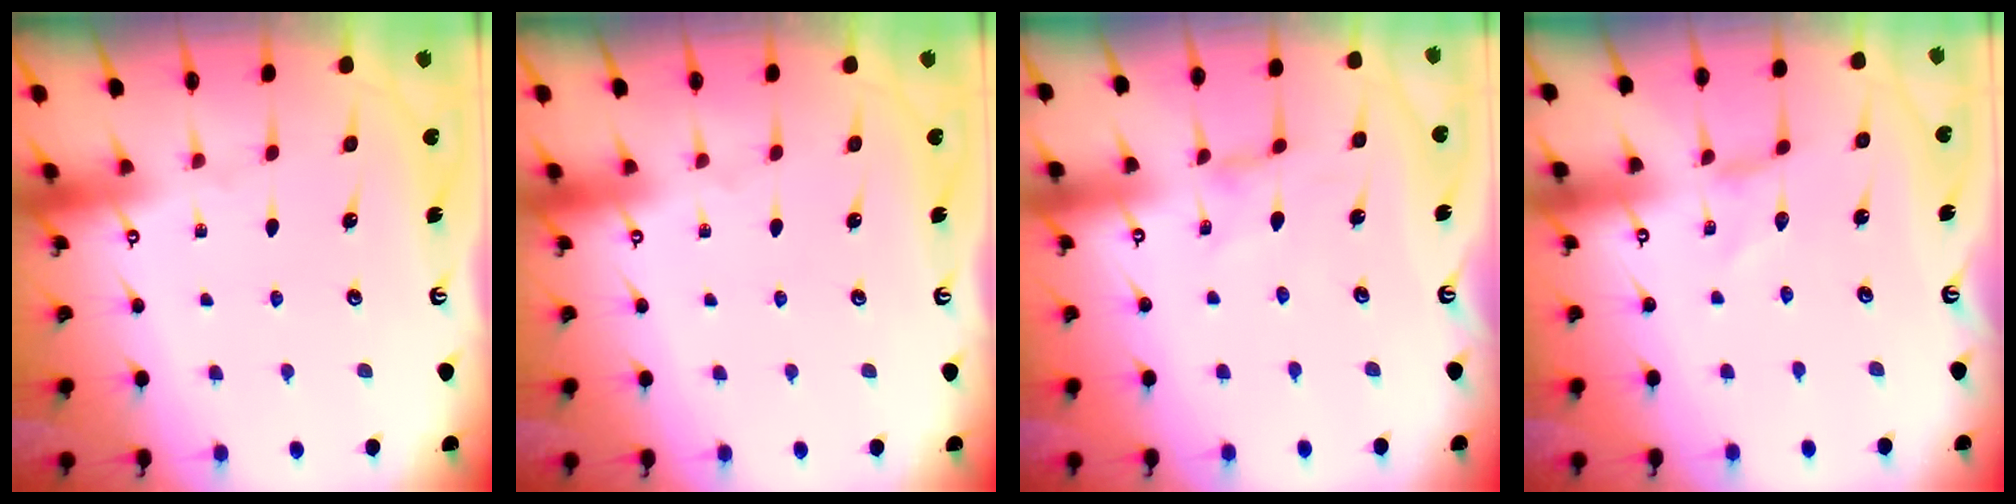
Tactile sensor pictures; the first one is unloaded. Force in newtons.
{"total": 0.0}
{"total": 0.6, "press": 0.5, "slide": 0.3}
{"total": 0.0}